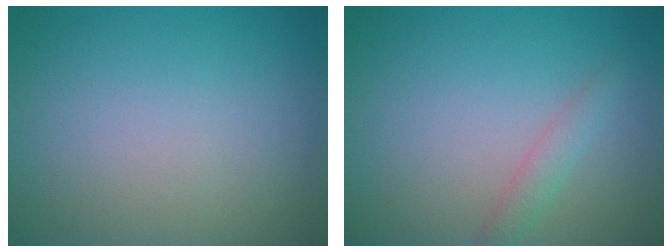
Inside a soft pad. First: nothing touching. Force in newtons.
{"total": 1.5, "press": 1.5, "slide": 0.0}